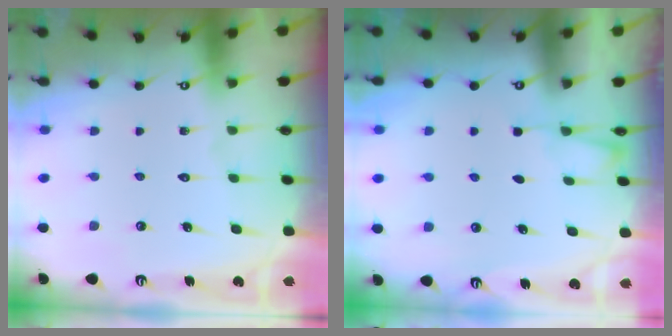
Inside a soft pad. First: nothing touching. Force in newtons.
{"total": 2.4, "press": 2.4, "slide": 0.4}